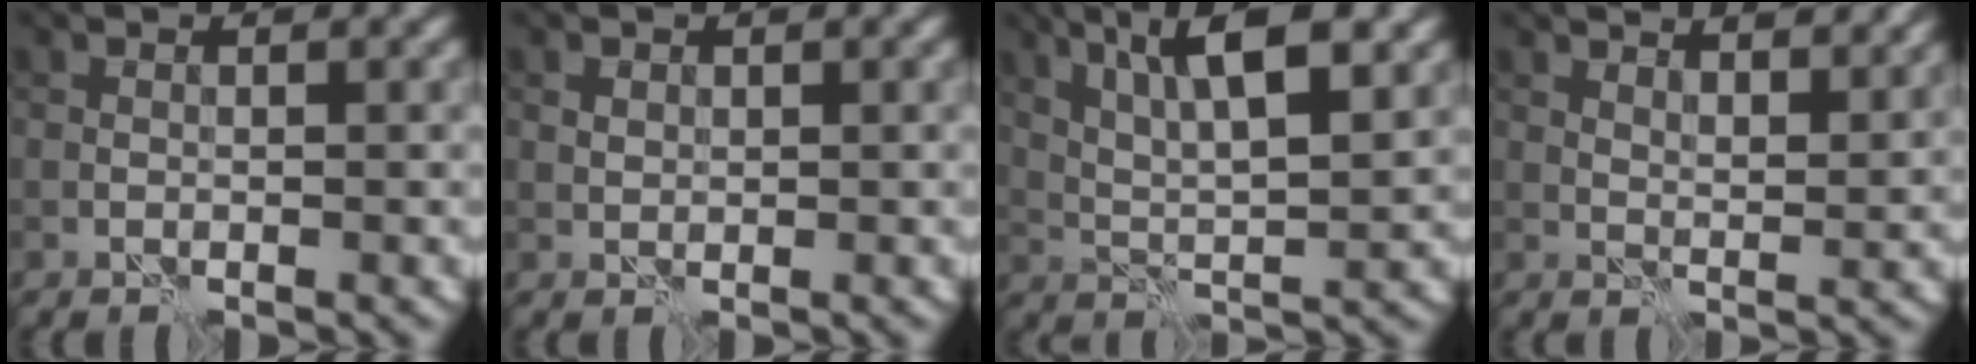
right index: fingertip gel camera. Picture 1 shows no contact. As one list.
[{"total": 0.7, "force": [0.2, 0.6, 0.3], "torque": [-0.007, -0.003, 0.006]}, {"total": 7.6, "force": [3.9, 1.9, 6.2], "torque": [-0.110, 0.002, 0.071]}, {"total": 6.2, "force": [4.9, 2.0, 3.3], "torque": [-0.033, 0.018, 0.044]}]